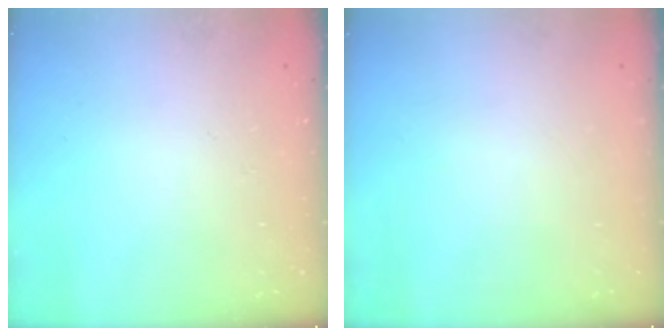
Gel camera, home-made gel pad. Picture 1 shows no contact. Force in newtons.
{"total": 0.0}